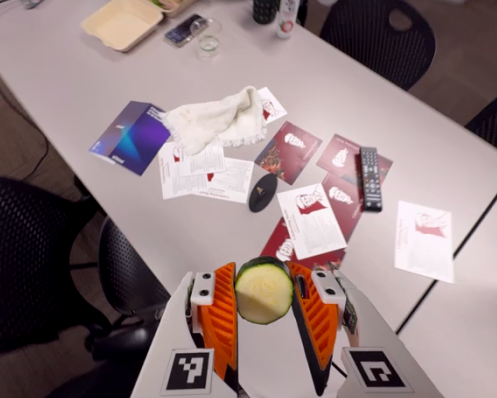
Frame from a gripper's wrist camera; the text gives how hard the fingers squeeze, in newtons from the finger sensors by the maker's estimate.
{"total": 12.5, "left": 12.7, "right": 12.2}